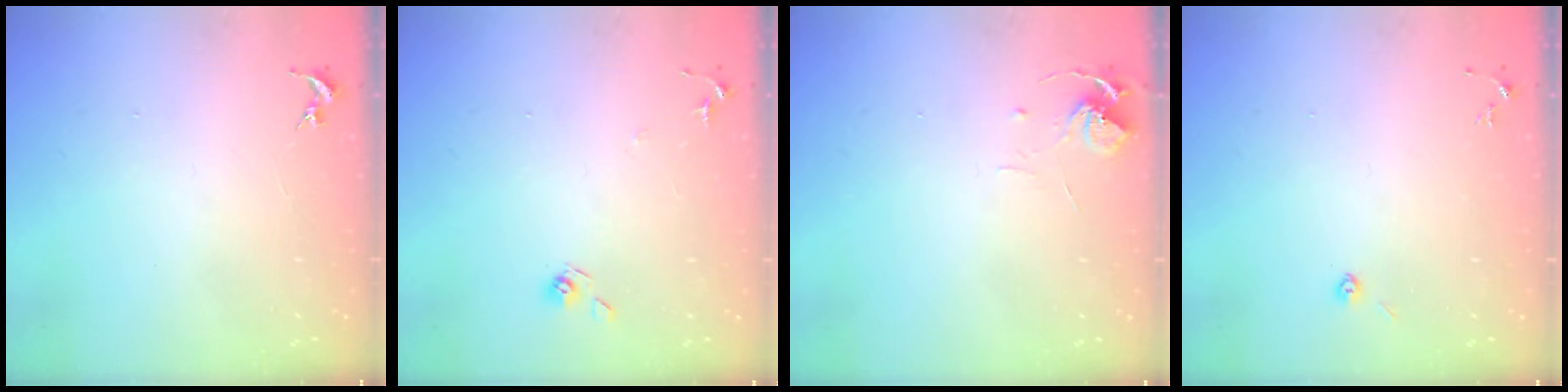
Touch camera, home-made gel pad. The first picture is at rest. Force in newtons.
{"total": 6.5, "press": 6.4, "slide": 1.3}
{"total": 7.6, "press": 7.5, "slide": 0.5}
{"total": 2.9, "press": 2.8, "slide": 1.0}